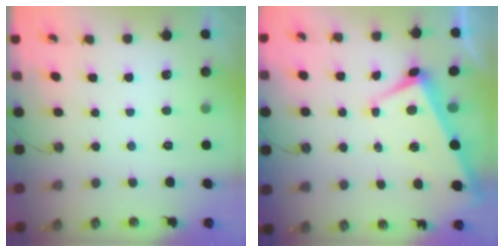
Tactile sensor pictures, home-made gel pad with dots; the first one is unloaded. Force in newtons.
{"total": 1.6, "press": 1.2, "slide": 0.9}